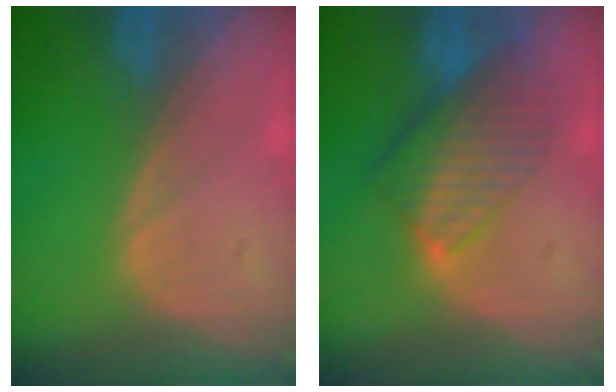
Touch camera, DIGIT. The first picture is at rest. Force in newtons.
{"total": 8.4, "press": 7.2, "slide": 4.2}